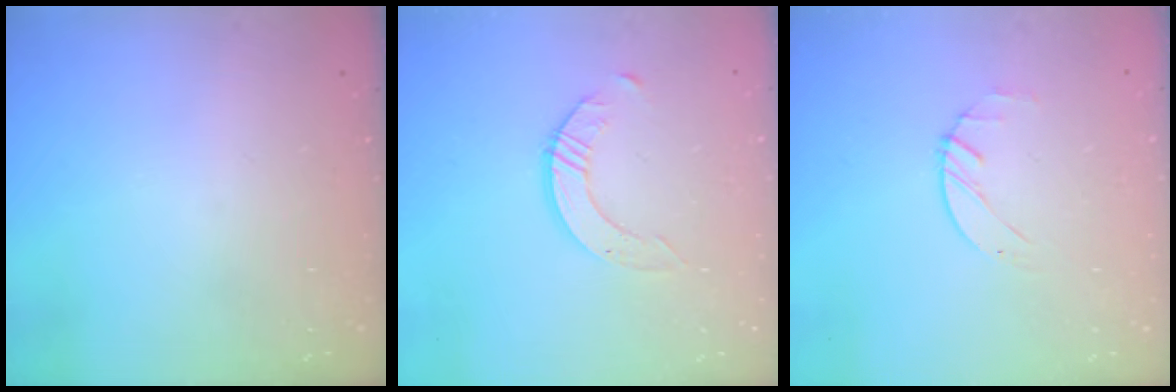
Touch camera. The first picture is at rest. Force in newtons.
{"total": 2.5, "press": 2.5, "slide": 0.3}
{"total": 1.2, "press": 1.2, "slide": 0.2}